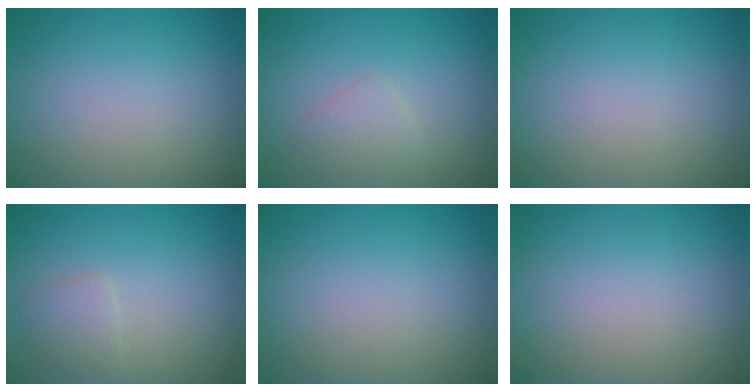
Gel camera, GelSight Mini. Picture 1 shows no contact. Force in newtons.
{"total": 1.6, "press": 1.6, "slide": 0.1}
{"total": 0.0}
{"total": 1.5, "press": 1.5, "slide": 0.1}
{"total": 0.0}
{"total": 0.0}